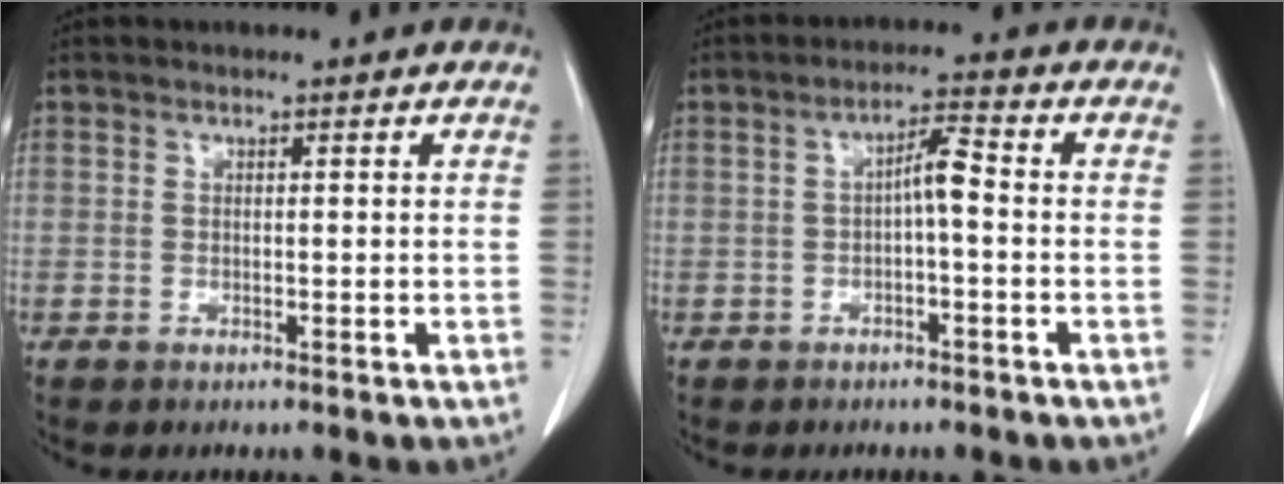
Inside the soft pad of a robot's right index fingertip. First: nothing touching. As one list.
[{"total": 3.7, "force": [-0.4, 0.6, 3.6], "torque": [-0.061, 0.014, -0.006]}]